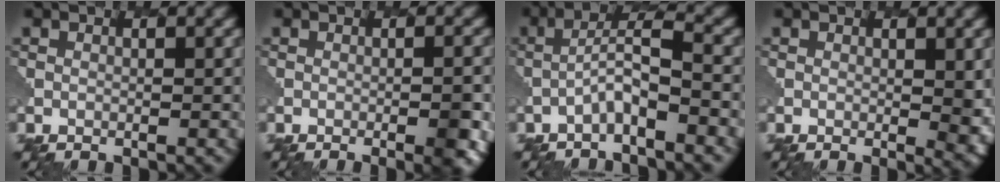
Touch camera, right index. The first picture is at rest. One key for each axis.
{"total": 3.6, "fx": -1.2, "fy": 1.1, "fz": 3.2, "tx": -0.036, "ty": 0.004, "tz": -0.014}
{"total": 3.0, "fx": -1.6, "fy": 0.4, "fz": 2.5, "tx": -0.049, "ty": 0.016, "tz": -0.040}
{"total": 2.8, "fx": 0.3, "fy": 0.8, "fz": 2.7, "tx": -0.035, "ty": -0.007, "tz": 0.005}